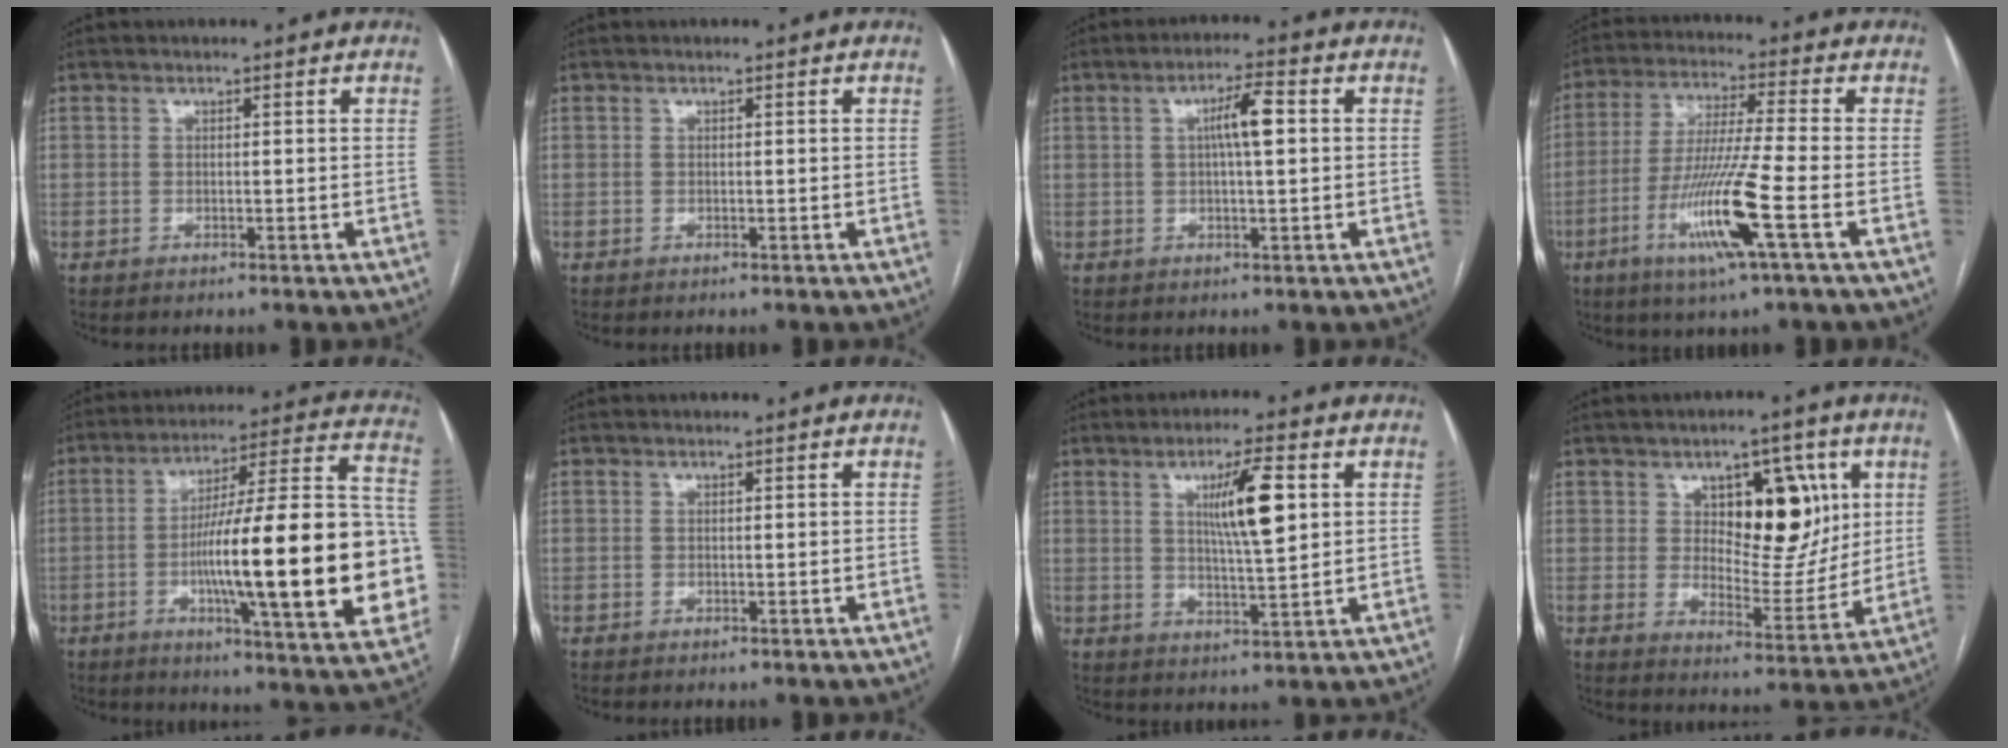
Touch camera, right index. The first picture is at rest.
{"total": 0.0}
{"total": 5.2, "force": [0.8, 0.6, 5.1], "torque": [-0.092, 0.011, 0.012]}
{"total": 12.6, "force": [-4.7, -0.9, 11.7], "torque": [-0.234, -0.021, -0.092]}
{"total": 27.9, "force": [-4.7, 3.3, 27.3], "torque": [-0.346, 0.012, -0.072]}
{"total": 0.0}
{"total": 8.5, "force": [2.4, 0.8, 8.1], "torque": [-0.140, 0.000, 0.043]}
{"total": 12.3, "force": [4.1, 6.3, 9.7], "torque": [-0.128, 0.011, 0.071]}